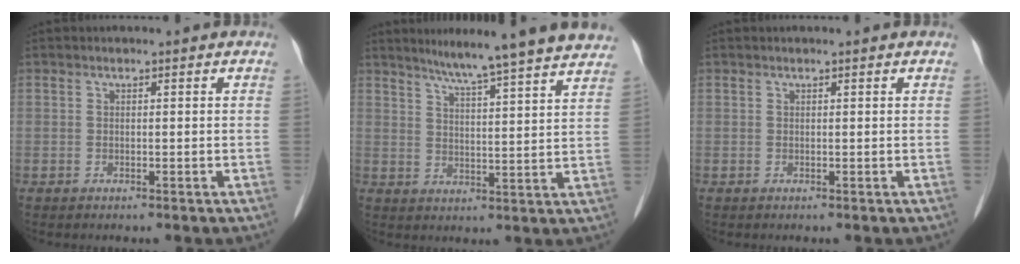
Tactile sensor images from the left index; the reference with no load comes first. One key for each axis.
{"total": 16.6, "fx": 14.7, "fy": -0.1, "fz": 7.8, "tx": -0.115, "ty": -0.011, "tz": 0.188}
{"total": 1.0, "fx": 0.9, "fy": 0.0, "fz": 0.4, "tx": -0.010, "ty": 0.008, "tz": 0.011}